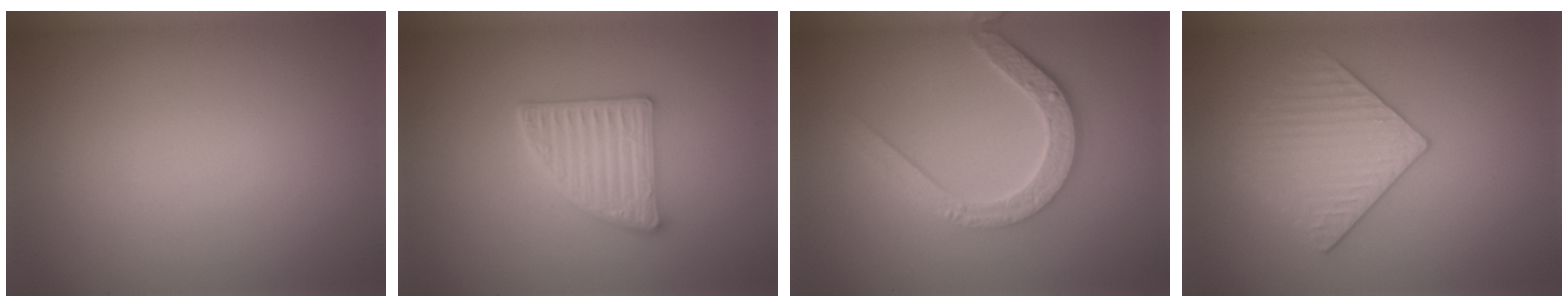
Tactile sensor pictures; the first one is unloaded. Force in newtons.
{"total": 4.4, "press": 3.7, "slide": 2.4}
{"total": 4.7, "press": 3.5, "slide": 3.0}
{"total": 3.3, "press": 3.3, "slide": 0.2}